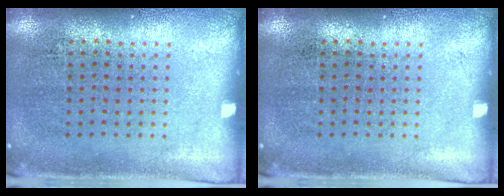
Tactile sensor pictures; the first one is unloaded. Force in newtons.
{"total": 0.0}